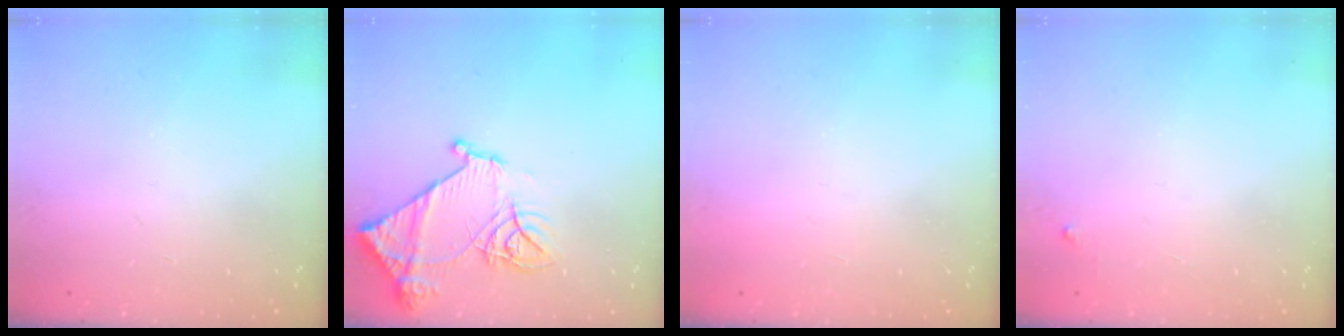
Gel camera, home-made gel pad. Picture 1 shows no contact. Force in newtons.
{"total": 14.8, "press": 14.7, "slide": 1.6}
{"total": 1.5, "press": 1.5, "slide": 0.1}
{"total": 3.5, "press": 3.4, "slide": 0.4}